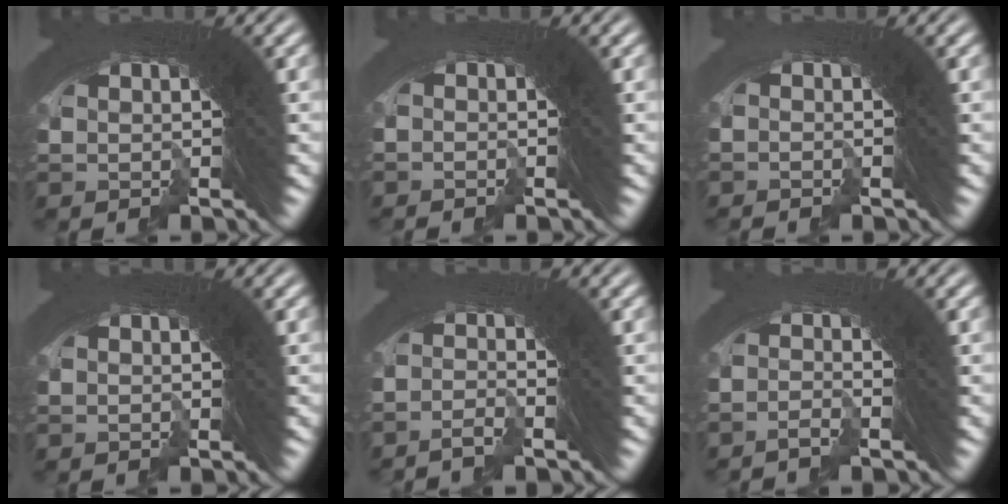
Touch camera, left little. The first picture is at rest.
{"total": 1.9, "force": [-0.4, -1.2, -1.4], "torque": [0.031, 0.003, -0.008]}
{"total": 2.3, "force": [-0.6, -1.4, -1.7], "torque": [0.036, 0.002, -0.012]}
{"total": 0.6, "force": [0.0, -0.4, -0.4], "torque": [0.010, 0.002, -0.001]}
{"total": 3.1, "force": [-2.0, -1.6, -1.8], "torque": [0.036, -0.002, -0.039]}
{"total": 2.9, "force": [-1.4, -1.6, -1.9], "torque": [0.039, 0.002, -0.030]}